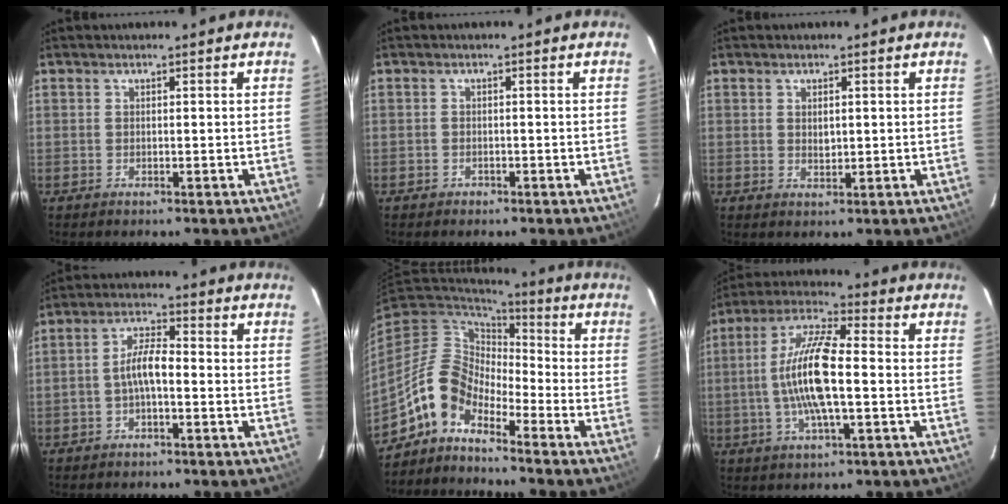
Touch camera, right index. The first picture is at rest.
{"total": 1.3, "force": [-0.9, 1.0, 0.1], "torque": [-0.001, 0.005, -0.012]}
{"total": 2.1, "force": [0.4, 1.3, 1.6], "torque": [-0.025, 0.001, 0.009]}
{"total": 5.4, "force": [-1.5, 1.9, 4.8], "torque": [-0.097, 0.016, -0.026]}
{"total": 9.4, "force": [-6.5, 4.9, 4.6], "torque": [-0.090, 0.026, -0.145]}
{"total": 13.7, "force": [-1.5, 3.2, 13.2], "torque": [-0.264, 0.006, -0.035]}